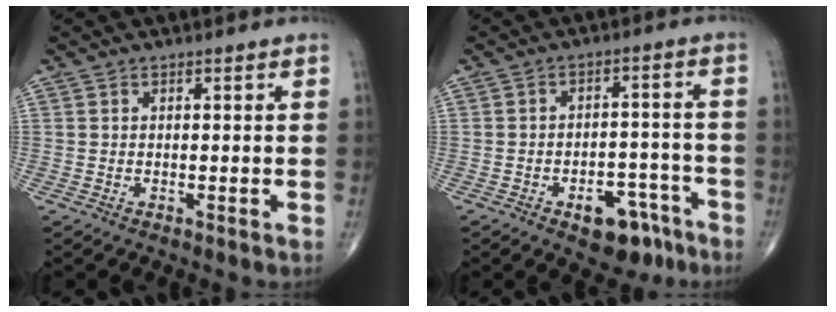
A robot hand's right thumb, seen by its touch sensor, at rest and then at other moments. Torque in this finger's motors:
{"motor_torque": [1.82, 1.08, 0.46, -0.85, 0.10]}